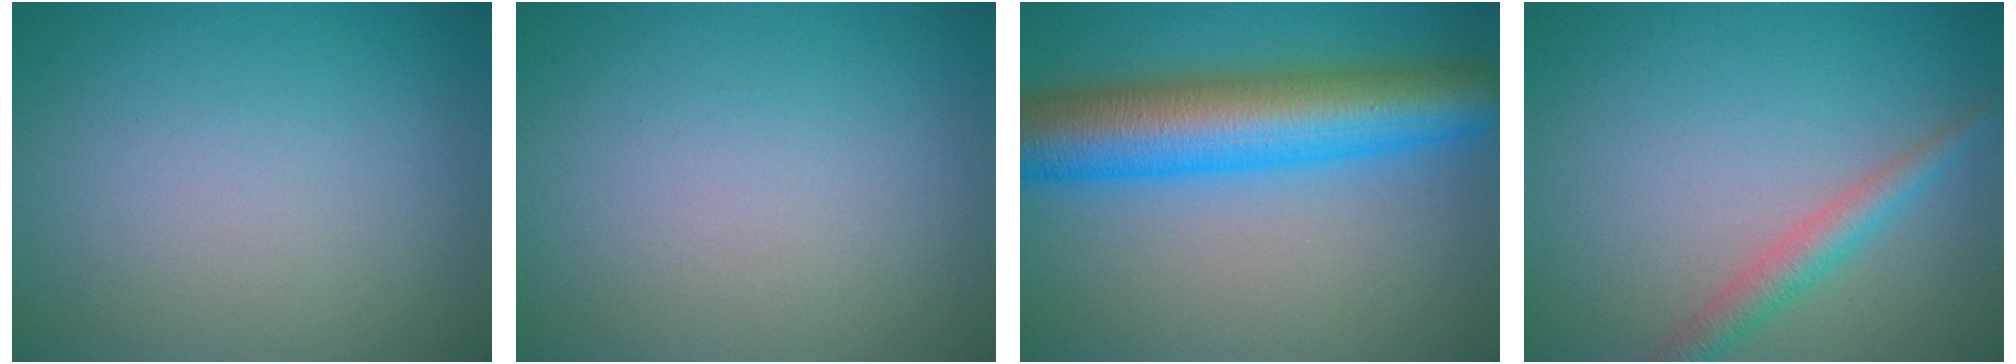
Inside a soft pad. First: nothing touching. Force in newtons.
{"total": 0.0}
{"total": 11.1, "press": 11.1, "slide": 0.2}
{"total": 2.7, "press": 2.7, "slide": 0.2}